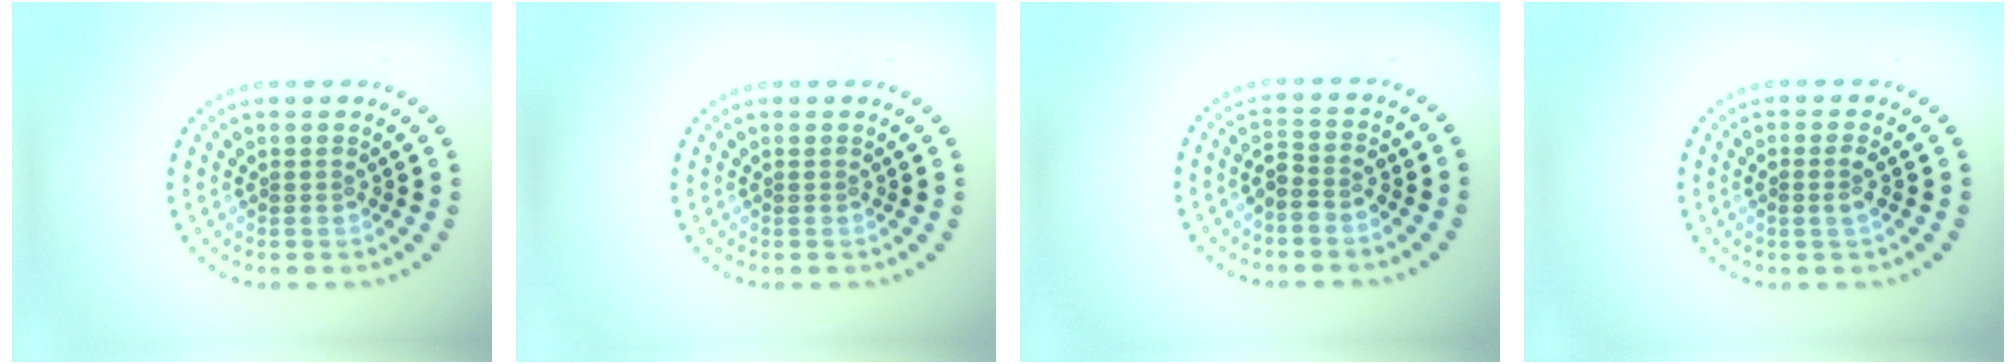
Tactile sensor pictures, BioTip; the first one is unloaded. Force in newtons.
{"total": 0.0}
{"total": 1.9, "press": 1.6, "slide": 1.0}
{"total": 1.2, "press": 1.1, "slide": 0.6}